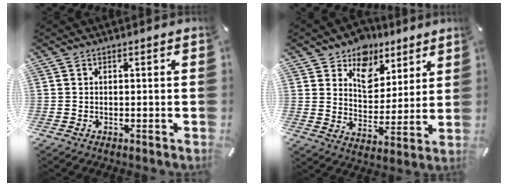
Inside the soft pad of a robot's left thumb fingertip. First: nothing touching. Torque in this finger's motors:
{"motor_torque": [1.73, 1.50, 1.18, -1.18, 0.30]}